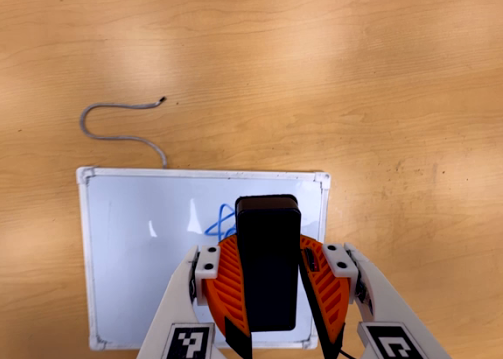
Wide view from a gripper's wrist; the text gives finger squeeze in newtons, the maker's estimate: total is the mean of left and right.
{"total": 8.8, "left": 8.8, "right": 8.7}